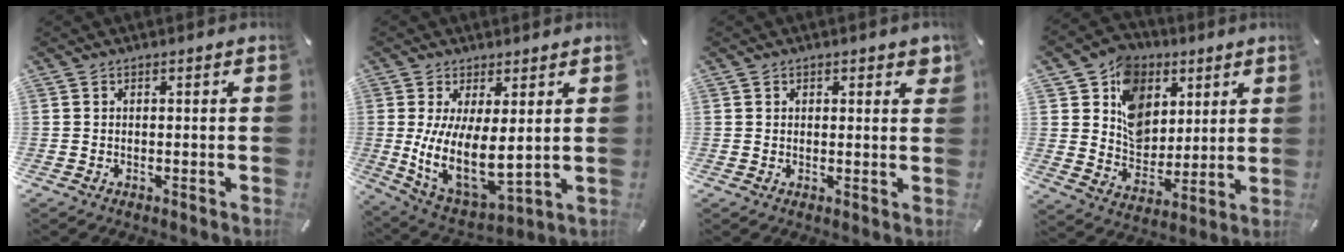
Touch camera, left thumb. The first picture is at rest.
{"total": 12.3, "force": [2.9, 5.9, 10.4], "torque": [-0.215, -0.040, 0.059]}
{"total": 1.8, "force": [1.1, 1.0, 0.9], "torque": [-0.004, -0.002, 0.016]}
{"total": 12.3, "force": [4.8, 10.5, 4.3], "torque": [-0.083, -0.029, 0.095]}